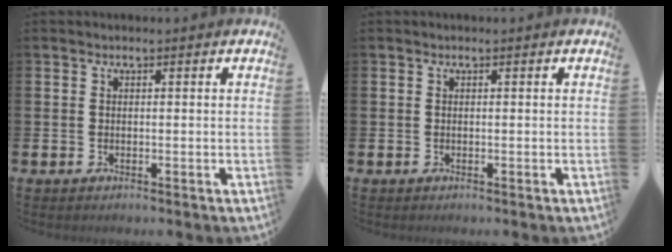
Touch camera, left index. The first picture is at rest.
{"total": 0.0}